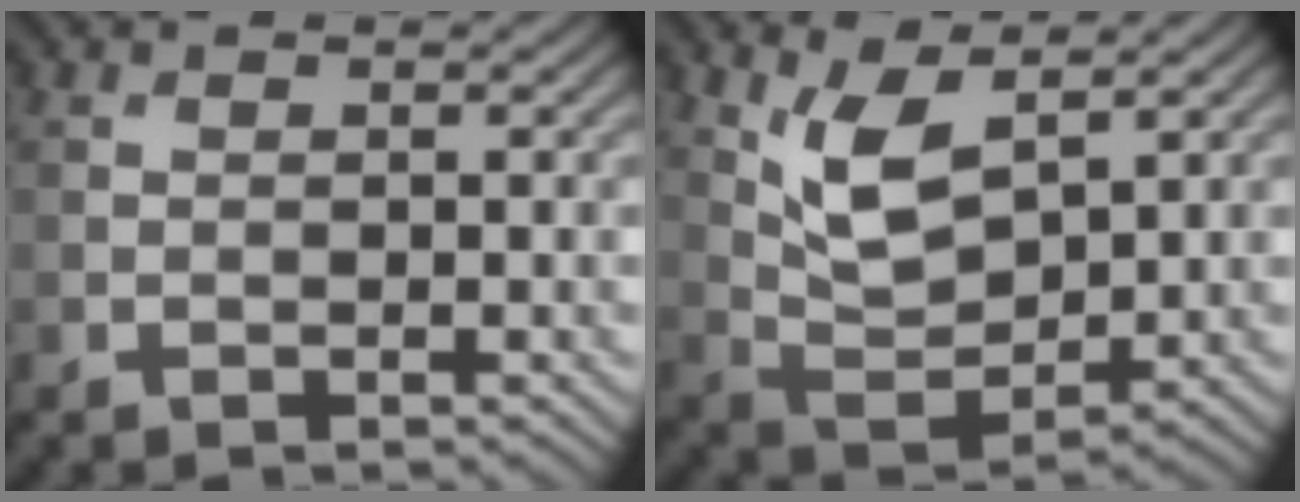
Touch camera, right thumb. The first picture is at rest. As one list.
[{"total": 6.9, "force": [3.7, 2.9, 5.0], "torque": [-0.113, -0.007, 0.079]}]